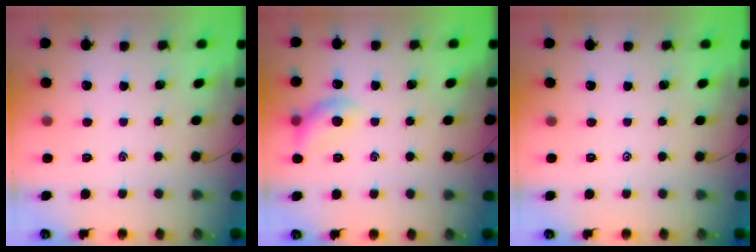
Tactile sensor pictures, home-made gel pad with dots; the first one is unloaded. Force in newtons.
{"total": 8.0, "press": 7.9, "slide": 1.0}
{"total": 0.0}